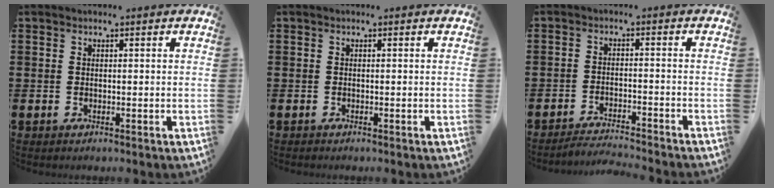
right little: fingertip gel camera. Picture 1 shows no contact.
{"total": 0.0}
{"total": 2.5, "force": [-2.4, -0.3, 0.2], "torque": [-0.004, 0.004, -0.051]}